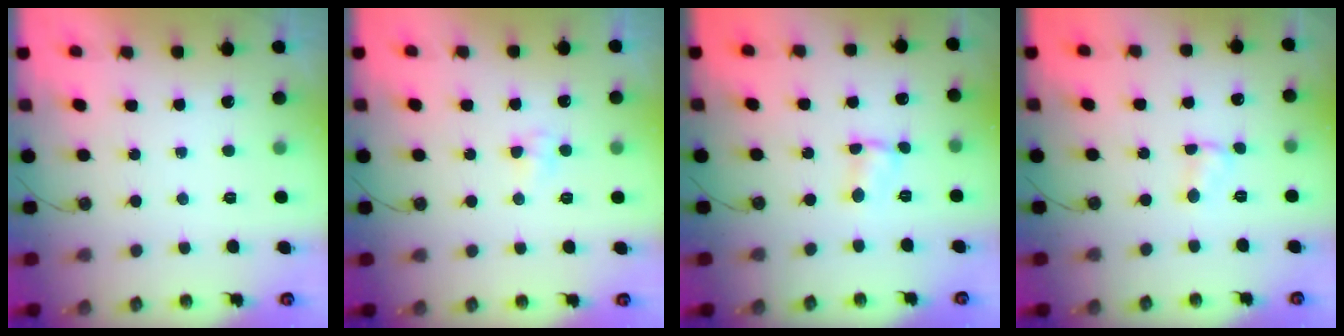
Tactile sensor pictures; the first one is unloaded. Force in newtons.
{"total": 3.6, "press": 3.5, "slide": 0.4}
{"total": 1.5, "press": 1.4, "slide": 0.2}
{"total": 2.4, "press": 2.4, "slide": 0.3}